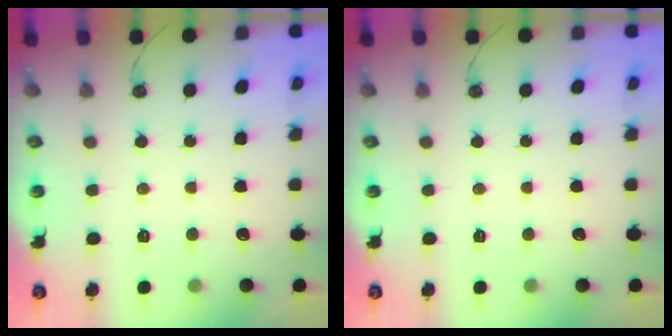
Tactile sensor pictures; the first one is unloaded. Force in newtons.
{"total": 0.0}